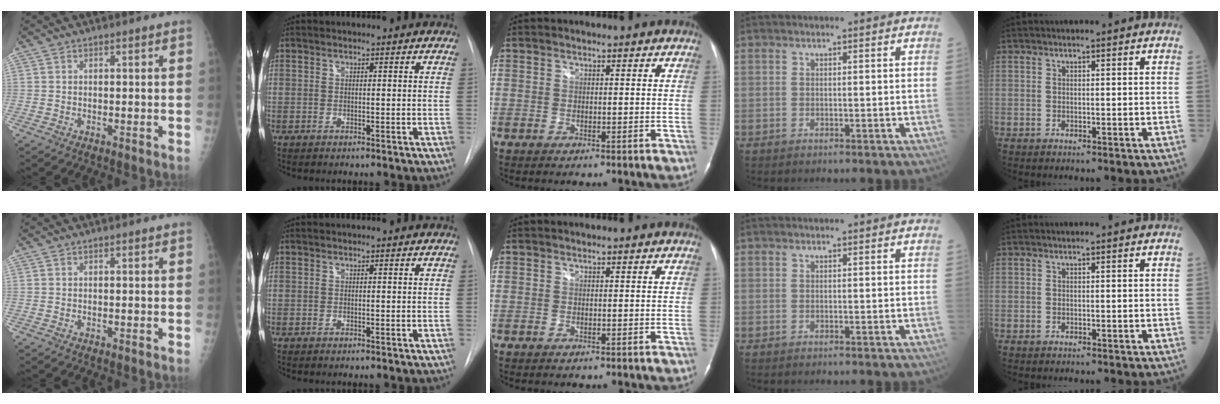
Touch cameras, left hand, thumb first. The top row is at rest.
{}